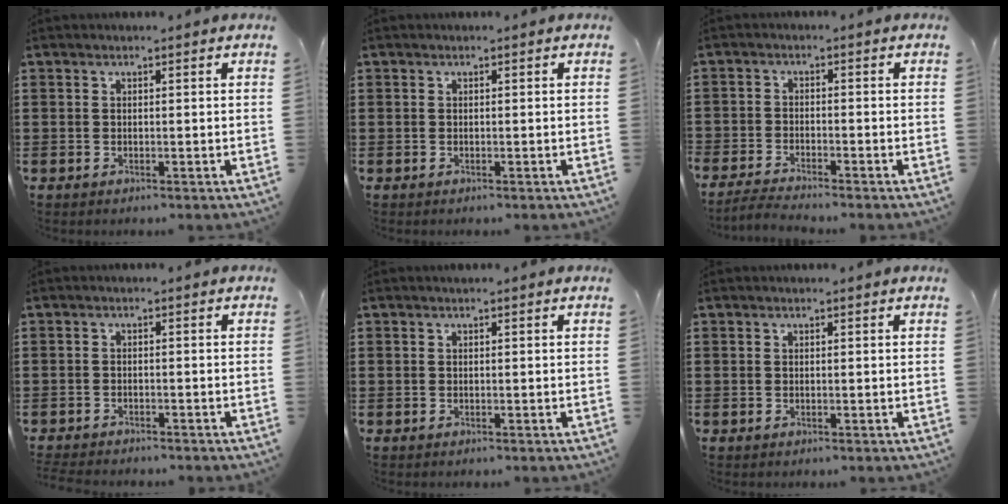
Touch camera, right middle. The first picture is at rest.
{"total": 0.0}
{"total": 2.9, "force": [-2.8, 0.0, 0.5], "torque": [-0.018, 0.001, -0.061]}
{"total": 1.6, "force": [-1.6, 0.1, 0.0], "torque": [-0.005, 0.000, -0.033]}
{"total": 0.0}
{"total": 0.0}